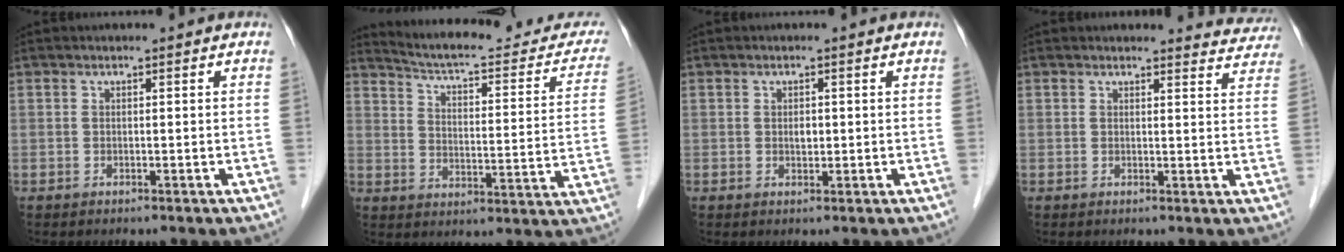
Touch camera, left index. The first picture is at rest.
{"total": 21.9, "force": [20.1, 4.2, 7.5], "torque": [-0.093, -0.036, 0.246]}
{"total": 1.3, "force": [0.1, 0.8, 1.0], "torque": [-0.015, 0.001, 0.003]}
{"total": 5.6, "force": [5.4, 1.3, -0.3], "torque": [0.022, -0.025, 0.032]}